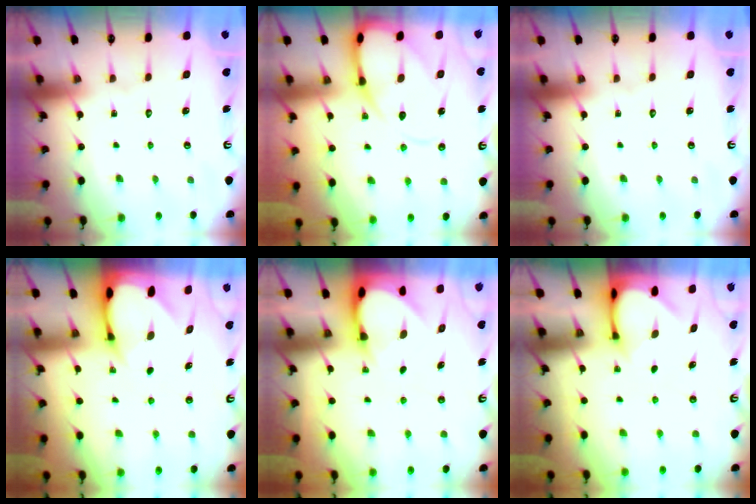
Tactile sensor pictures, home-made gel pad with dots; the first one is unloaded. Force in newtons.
{"total": 11.5, "press": 11.5, "slide": 1.2}
{"total": 0.0}
{"total": 4.1, "press": 4.0, "slide": 0.4}
{"total": 3.7, "press": 3.7, "slide": 0.2}
{"total": 3.4, "press": 3.4, "slide": 0.3}